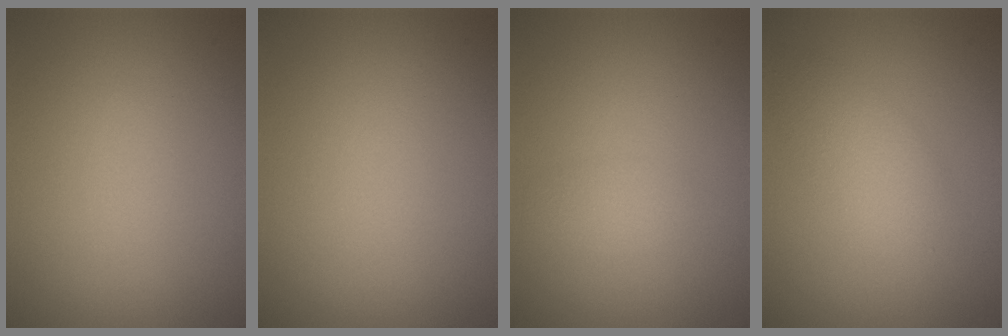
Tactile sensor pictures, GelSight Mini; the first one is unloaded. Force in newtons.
{"total": 0.0}
{"total": 1.0, "press": 1.0, "slide": 0.0}
{"total": 2.8, "press": 2.8, "slide": 0.2}